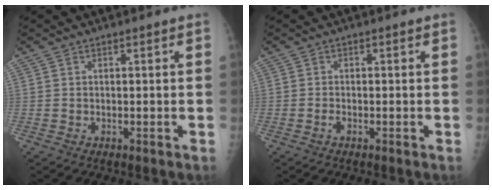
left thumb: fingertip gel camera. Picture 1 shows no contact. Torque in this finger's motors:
{"motor_torque": [-0.07, -0.03, -0.01, 0.04, 0.00]}